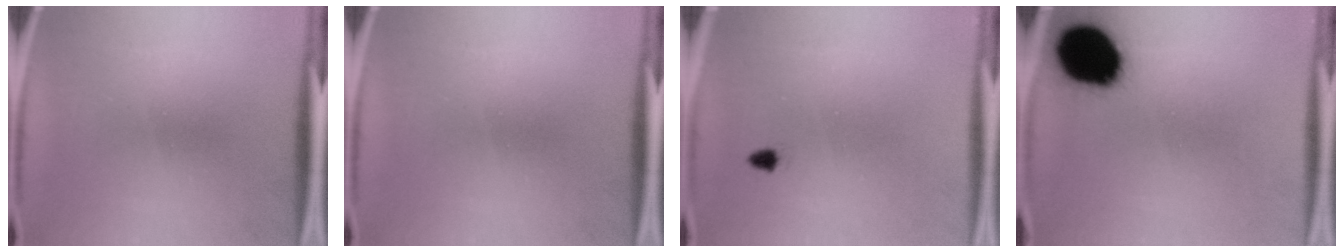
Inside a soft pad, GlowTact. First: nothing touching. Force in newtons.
{"total": 0.0}
{"total": 1.1}
{"total": 18.5}